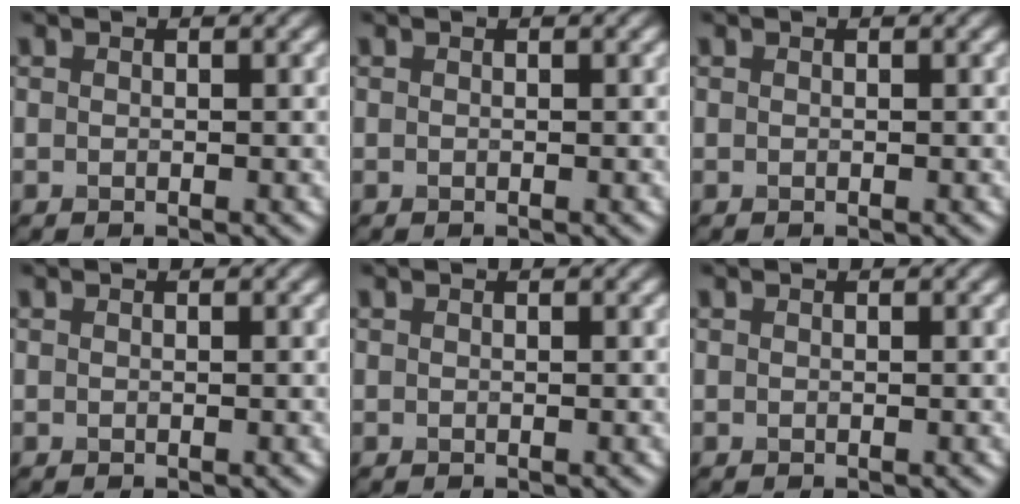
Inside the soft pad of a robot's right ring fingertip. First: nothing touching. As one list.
[{"total": 0.0}, {"total": 0.0}, {"total": 0.0}, {"total": 0.0}, {"total": 0.0}]